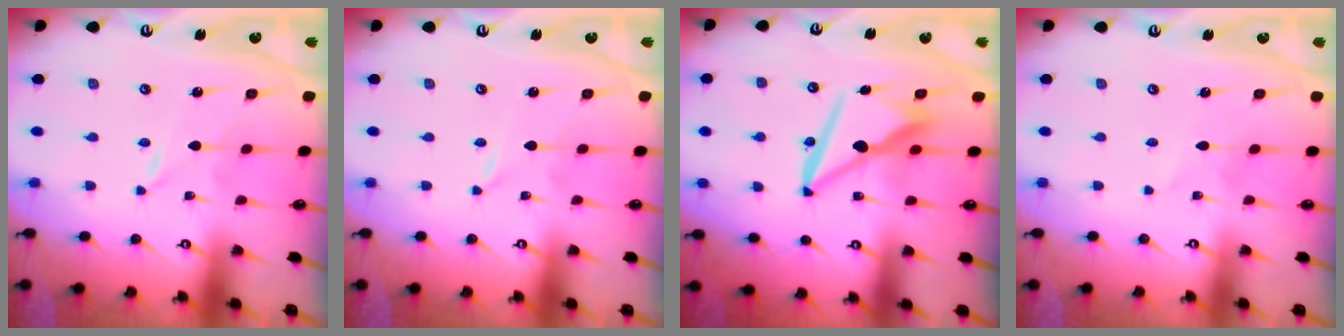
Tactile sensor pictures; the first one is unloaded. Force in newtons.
{"total": 0.0}
{"total": 10.1, "press": 9.9, "slide": 1.8}
{"total": 1.1, "press": 1.1, "slide": 0.1}